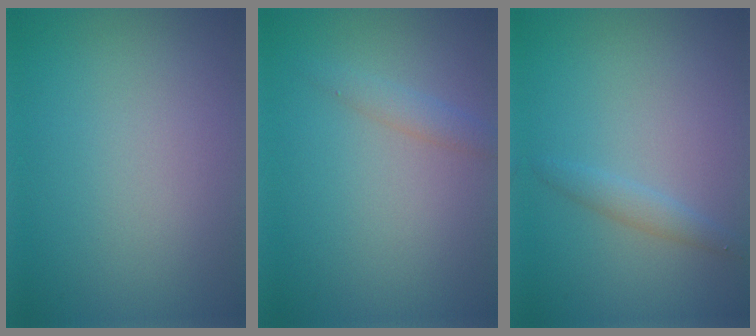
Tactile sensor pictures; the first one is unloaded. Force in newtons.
{"total": 1.4, "press": 1.4, "slide": 0.0}
{"total": 1.4, "press": 1.4, "slide": 0.0}